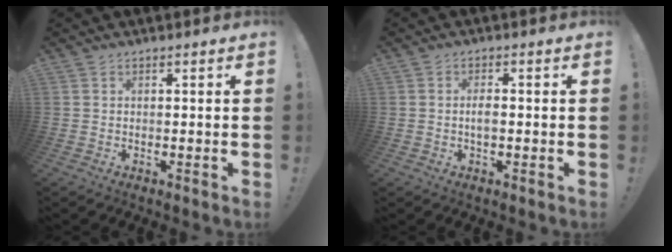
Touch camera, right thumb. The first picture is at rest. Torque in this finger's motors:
{"motor_torque": [2.70, 1.87, 0.67, -0.89, 0.52]}